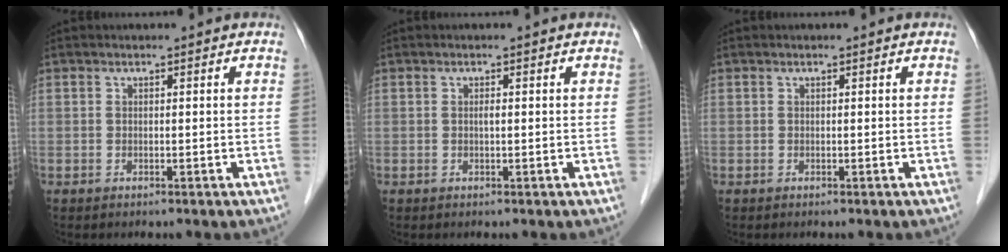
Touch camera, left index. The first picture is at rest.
{"total": 0.7, "force": [-0.6, -0.1, 0.5], "torque": [-0.010, -0.006, -0.009]}
{"total": 0.0}